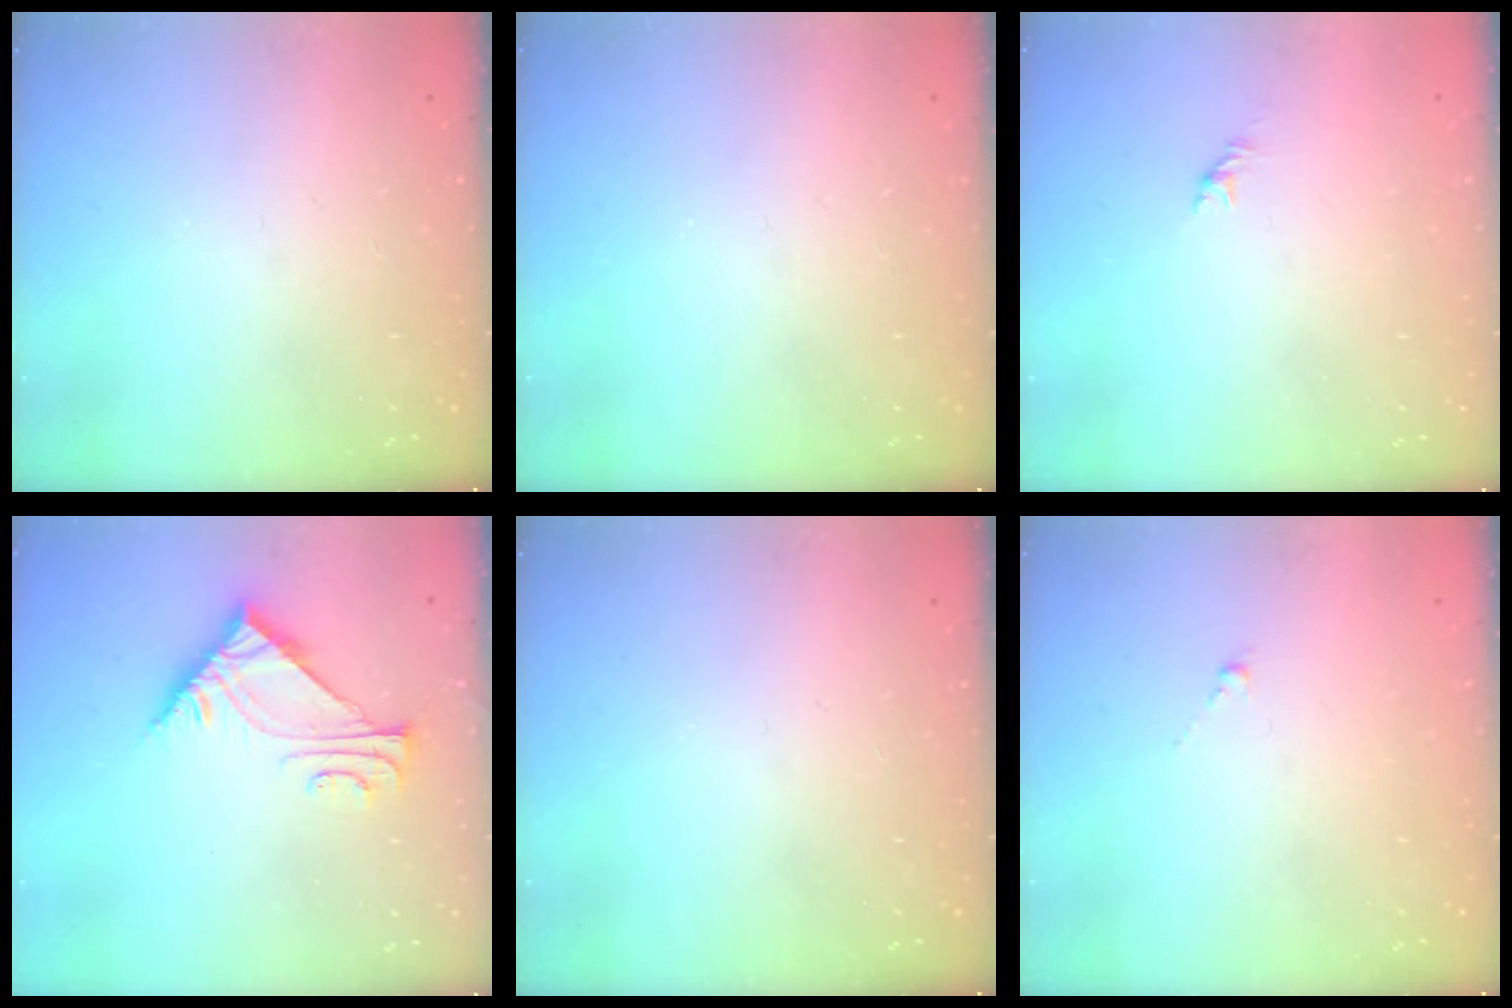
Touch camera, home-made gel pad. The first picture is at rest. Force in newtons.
{"total": 0.0}
{"total": 0.0}
{"total": 7.1, "press": 7.1, "slide": 0.4}
{"total": 0.0}
{"total": 0.5, "press": 0.3, "slide": 0.4}